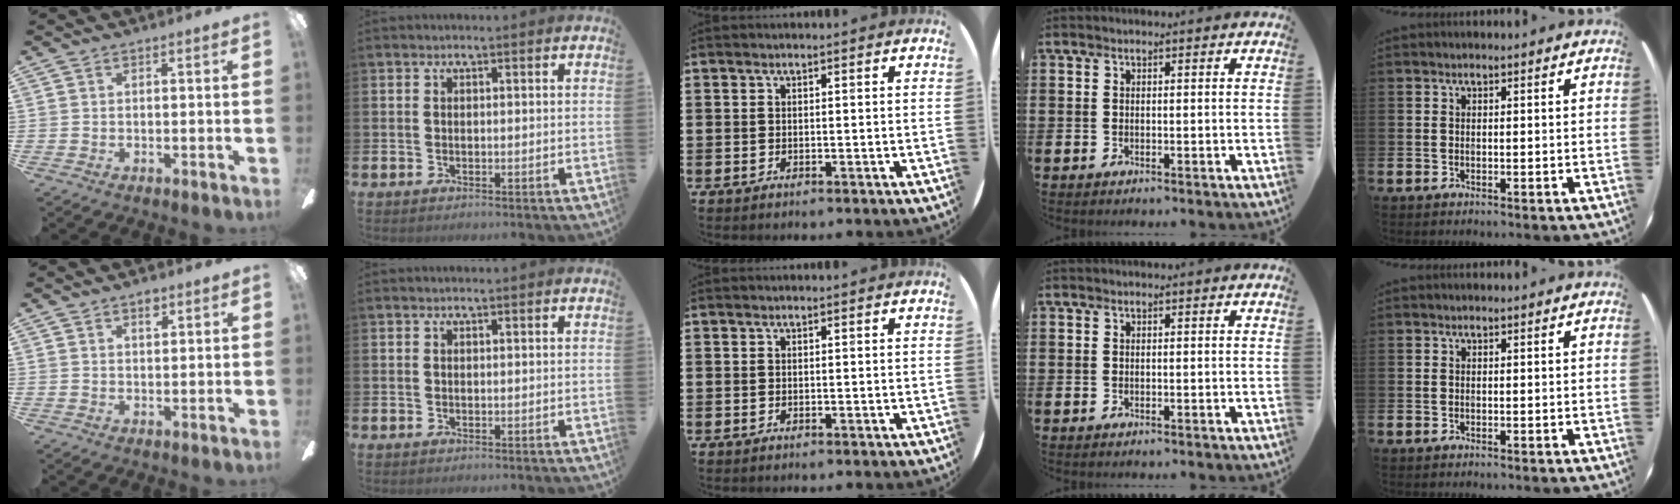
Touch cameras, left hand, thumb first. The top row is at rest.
{"thumb": {"total": 2.8, "force": [2.0, 1.4, 1.4], "torque": [-0.014, -0.004, 0.032]}}